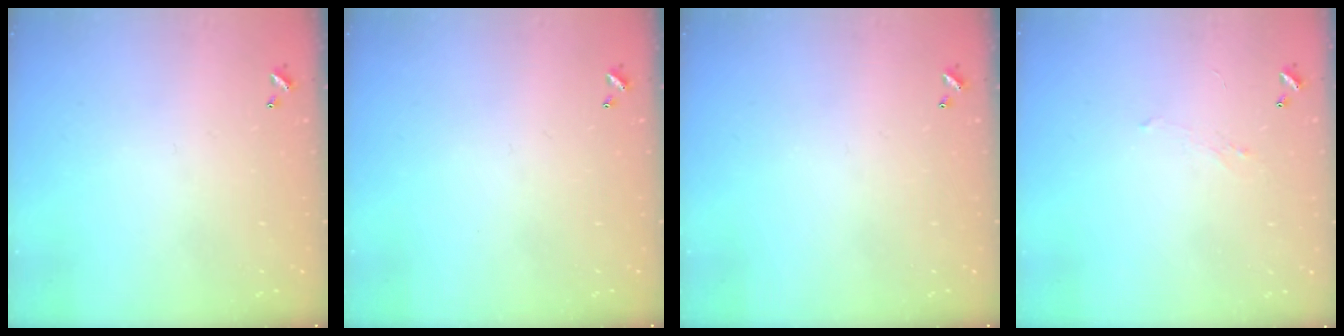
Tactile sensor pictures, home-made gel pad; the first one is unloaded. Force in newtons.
{"total": 0.0}
{"total": 0.0}
{"total": 1.3, "press": 1.1, "slide": 0.7}